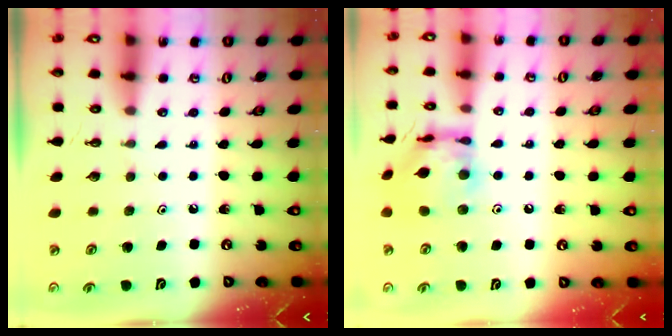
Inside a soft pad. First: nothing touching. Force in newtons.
{"total": 13.0, "press": 13.0, "slide": 1.2}